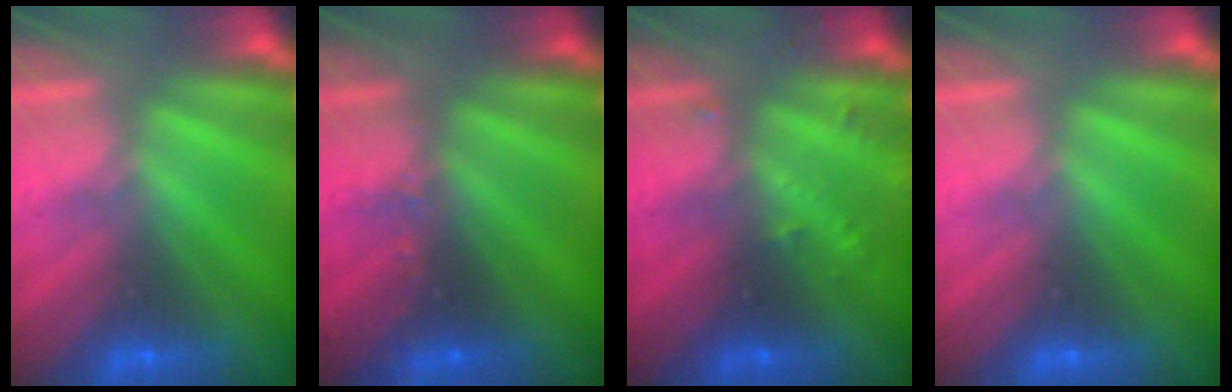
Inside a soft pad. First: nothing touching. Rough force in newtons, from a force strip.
{"total": 2.4}
{"total": 2.9}
{"total": 0.0}